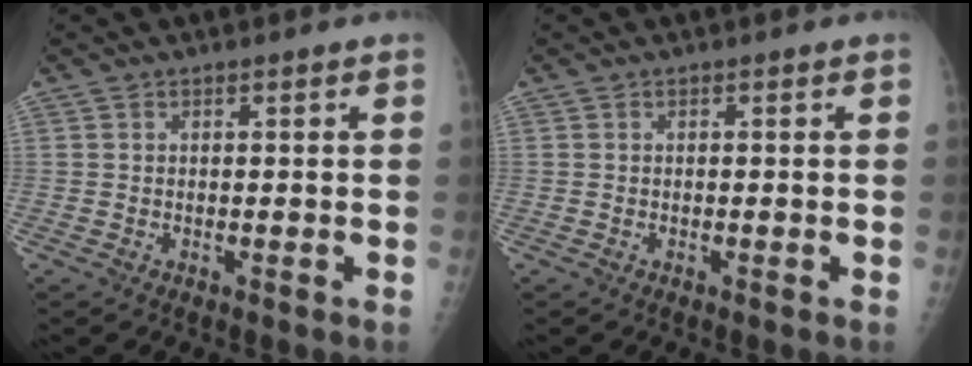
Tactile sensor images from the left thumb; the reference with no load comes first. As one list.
[{"total": 0.0}]